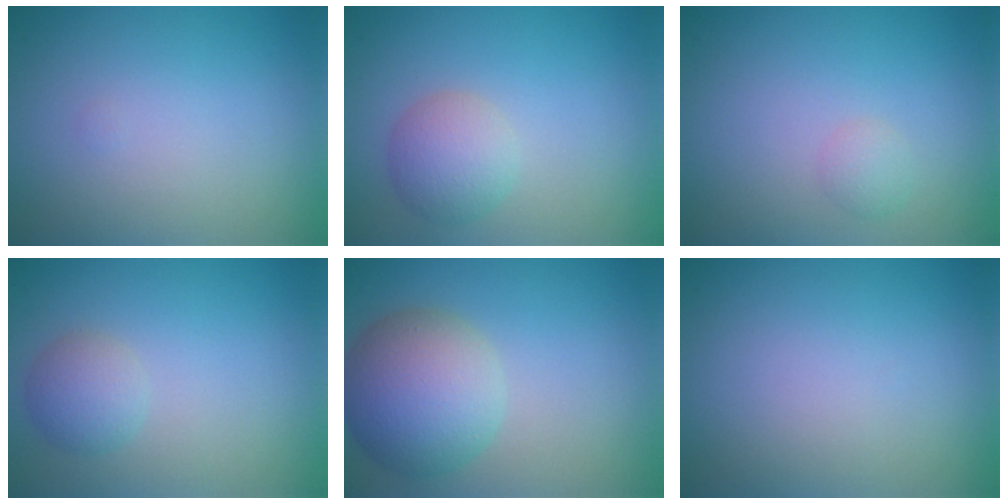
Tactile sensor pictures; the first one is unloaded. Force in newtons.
{"total": 3.0, "press": 3.0, "slide": 0.0}
{"total": 1.1, "press": 1.1, "slide": 0.1}
{"total": 2.2, "press": 2.2, "slide": 0.1}
{"total": 6.8, "press": 6.8, "slide": 0.3}
{"total": 0.0}